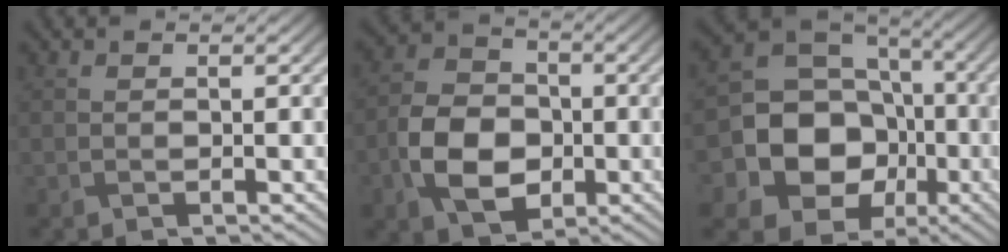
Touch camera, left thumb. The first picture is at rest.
{"total": 8.3, "force": [-2.3, 6.0, 5.3], "torque": [-0.114, -0.006, -0.052]}
{"total": 15.0, "force": [-3.7, 12.9, 6.6], "torque": [-0.143, -0.041, -0.089]}